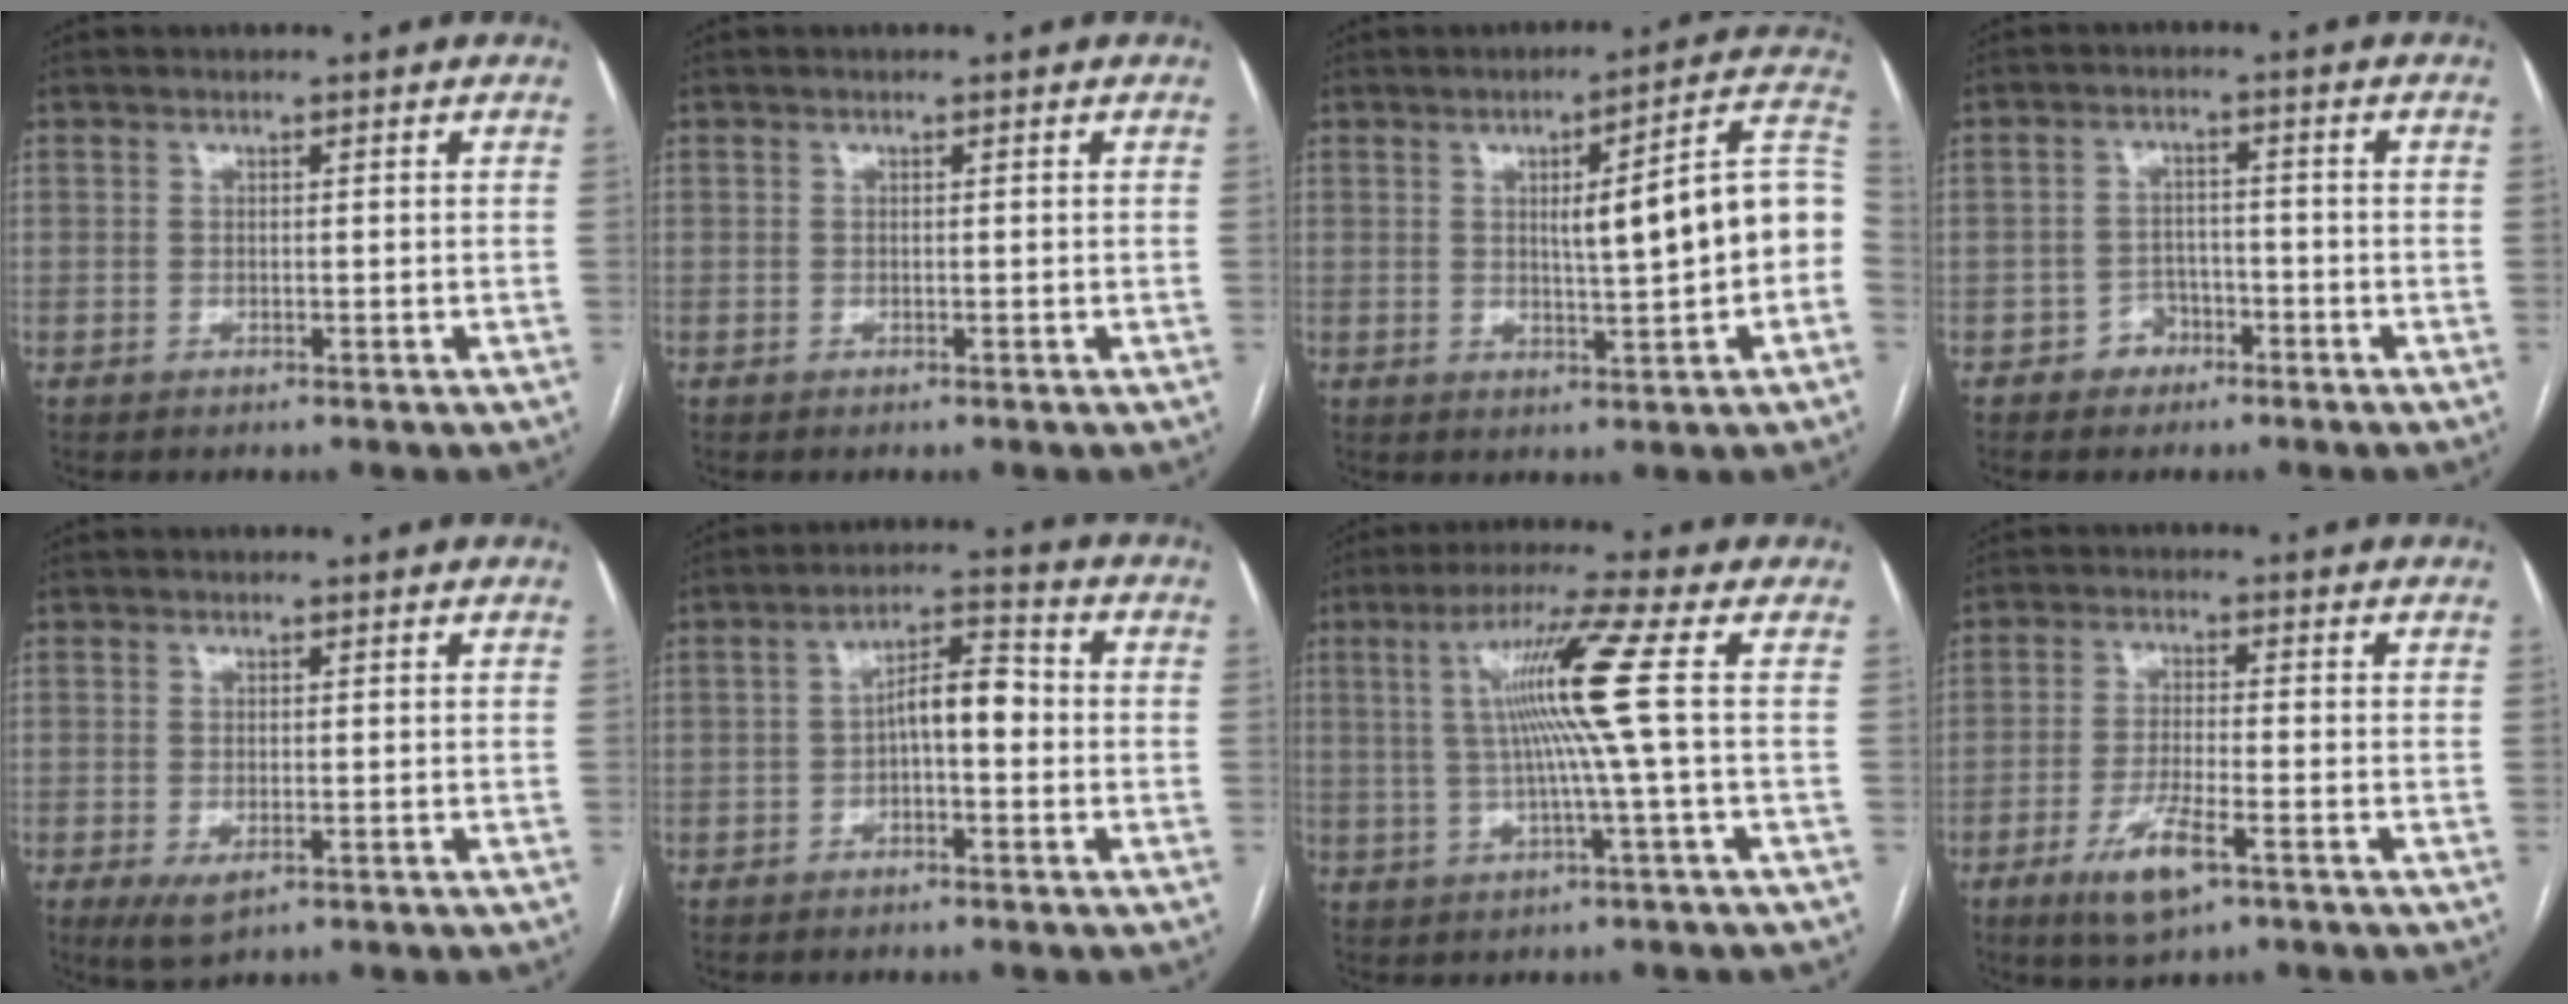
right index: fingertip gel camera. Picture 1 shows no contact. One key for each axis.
{"total": 0.0}
{"total": 12.5, "fx": -0.2, "fy": 1.1, "fz": 12.5, "tx": -0.159, "ty": 0.028, "tz": -0.003}
{"total": 3.4, "fx": -2.0, "fy": 2.6, "fz": 0.6, "tx": -0.002, "ty": 0.013, "tz": -0.032}
{"total": 3.4, "fx": -1.4, "fy": 1.4, "fz": 2.7, "tx": -0.052, "ty": -0.008, "tz": -0.014}
{"total": 6.1, "fx": -0.7, "fy": 2.1, "fz": 5.7, "tx": -0.097, "ty": 0.029, "tz": -0.013}
{"total": 9.9, "fx": 1.1, "fy": -2.2, "fz": 9.6, "tx": -0.172, "ty": 0.010, "tz": 0.025}
{"total": 7.1, "fx": -3.8, "fy": 1.3, "fz": 5.9, "tx": -0.117, "ty": -0.013, "tz": -0.063}